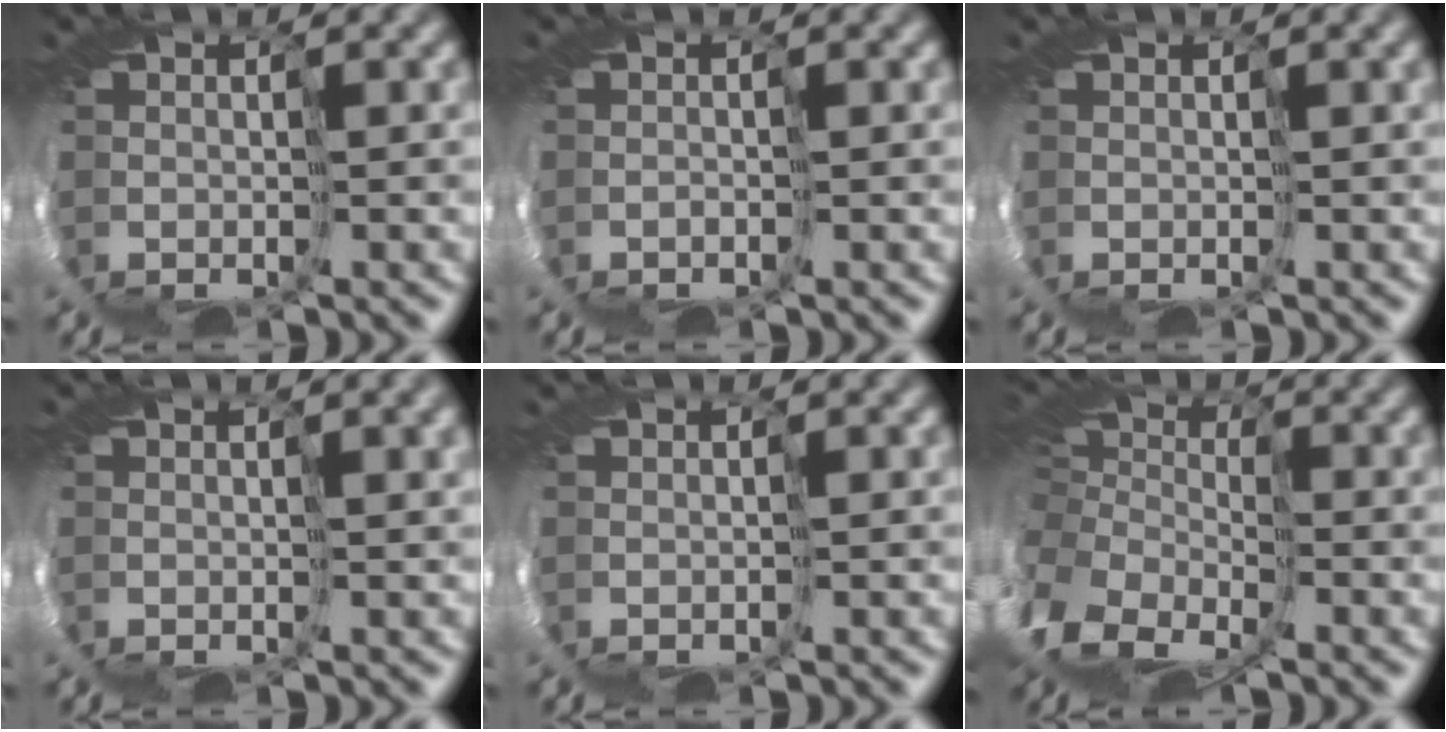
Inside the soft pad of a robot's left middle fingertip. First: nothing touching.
{"total": 0.6, "force": [-0.2, -0.3, -0.4], "torque": [0.002, -0.001, -0.011]}
{"total": 0.7, "force": [0.4, 0.0, 0.6], "torque": [-0.012, 0.002, 0.002]}
{"total": 3.2, "force": [1.4, 0.9, 2.7], "torque": [-0.049, 0.007, 0.021]}
{"total": 0.7, "force": [0.1, -0.5, -0.5], "torque": [0.009, -0.001, -0.003]}
{"total": 10.5, "force": [-3.6, 7.9, 6.0], "torque": [-0.172, -0.014, -0.044]}